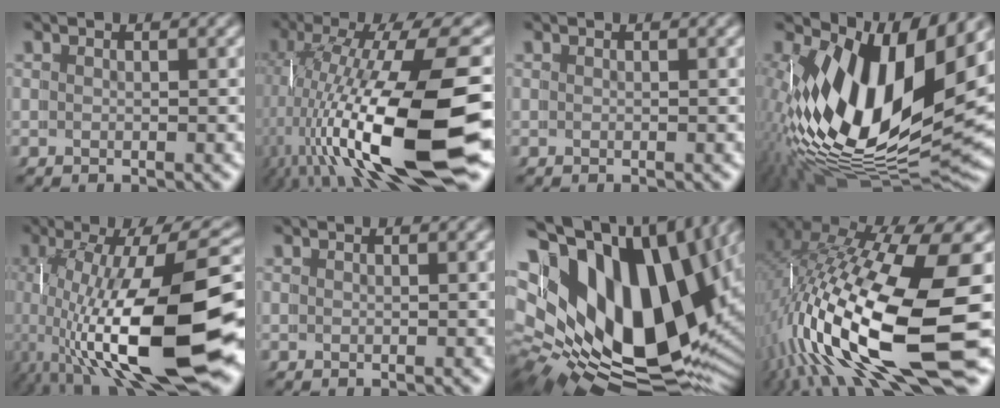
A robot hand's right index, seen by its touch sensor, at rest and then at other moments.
{"total": 14.2, "force": [-2.2, 5.9, 12.7], "torque": [-0.229, -0.025, -0.016]}
{"total": 0.0}
{"total": 14.7, "force": [0.5, 8.5, 11.9], "torque": [-0.232, -0.039, 0.028]}
{"total": 15.6, "force": [-1.7, 6.3, 14.1], "torque": [-0.249, -0.027, -0.003]}
{"total": 0.0}
{"total": 21.2, "force": [1.7, 14.1, 15.7], "torque": [-0.293, -0.038, 0.037]}
{"total": 14.9, "force": [-2.2, 6.9, 13.0], "torque": [-0.260, -0.039, -0.012]}